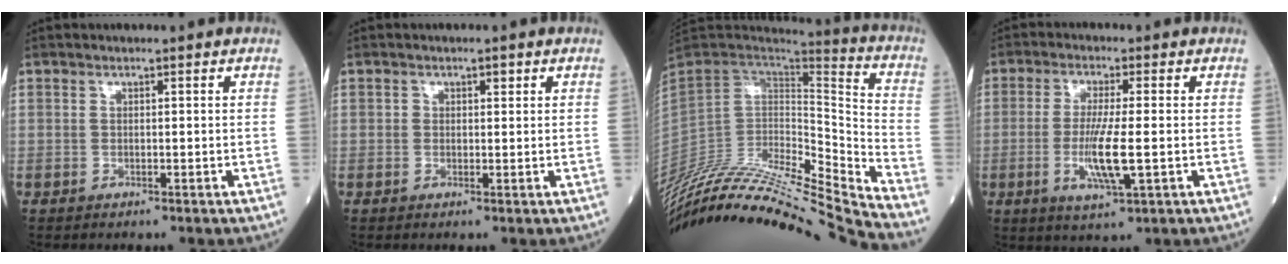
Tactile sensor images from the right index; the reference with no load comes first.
{"total": 1.1, "force": [0.5, 0.7, 0.6], "torque": [-0.005, 0.003, 0.006]}
{"total": 30.6, "force": [-28.4, -0.5, 11.2], "torque": [-0.187, -0.028, -0.452]}
{"total": 7.5, "force": [-1.4, 0.4, 7.4], "torque": [-0.147, -0.017, -0.028]}